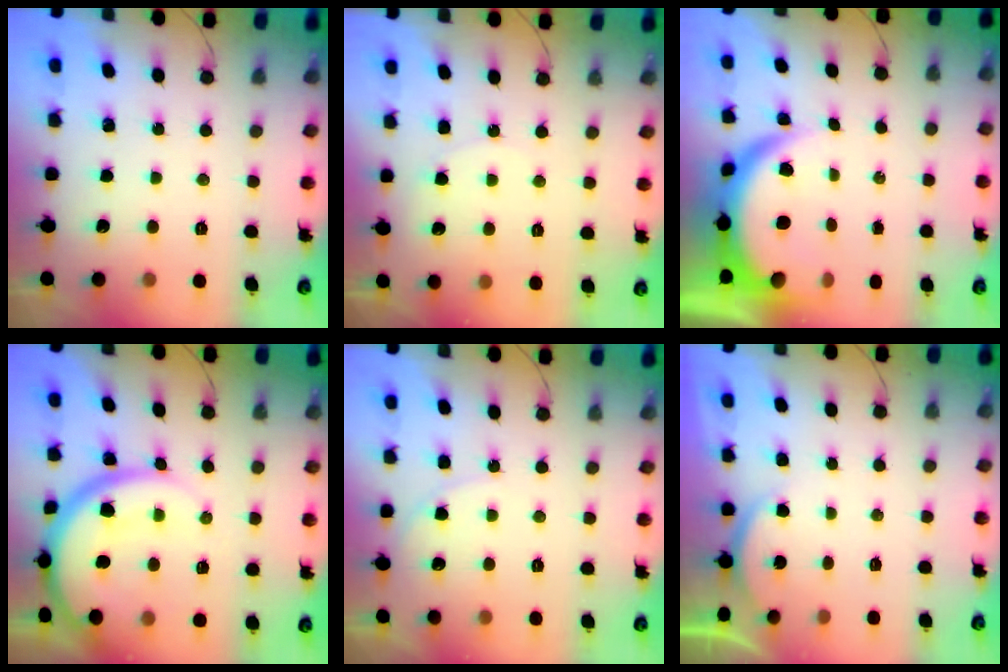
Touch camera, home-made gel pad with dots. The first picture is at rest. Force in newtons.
{"total": 4.9, "press": 4.9, "slide": 0.6}
{"total": 7.3, "press": 7.2, "slide": 1.0}
{"total": 15.2, "press": 15.1, "slide": 1.8}
{"total": 4.5, "press": 4.5, "slide": 0.7}
{"total": 2.8, "press": 2.7, "slide": 0.6}